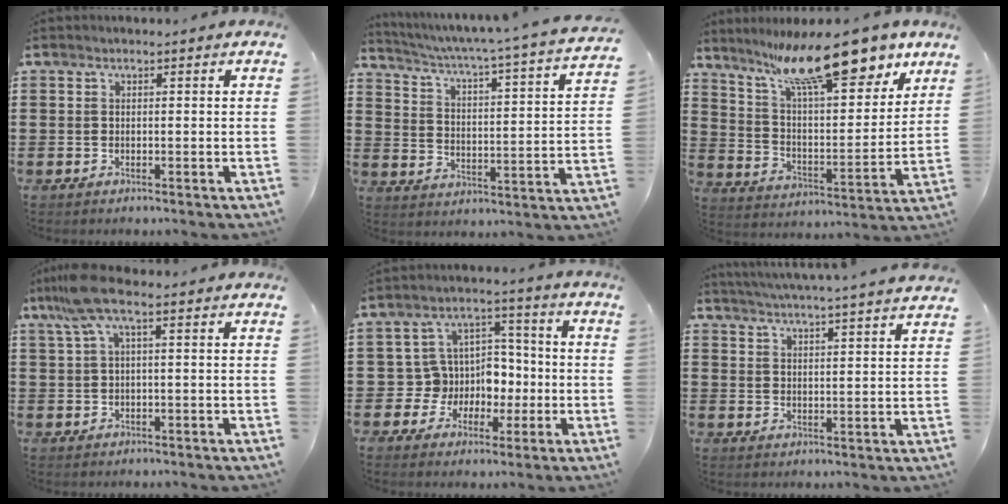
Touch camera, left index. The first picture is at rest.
{"total": 3.3, "force": [2.5, -0.7, 1.9], "torque": [-0.053, -0.038, 0.028]}
{"total": 16.7, "force": [11.8, 4.1, 11.2], "torque": [-0.204, -0.054, 0.196]}
{"total": 6.2, "force": [2.2, 1.0, 5.7], "torque": [-0.132, -0.004, 0.036]}
{"total": 7.8, "force": [-0.4, 7.5, 2.0], "torque": [-0.068, 0.006, 0.001]}
{"total": 4.0, "force": [3.9, -1.0, 0.6], "torque": [-0.027, -0.025, 0.065]}